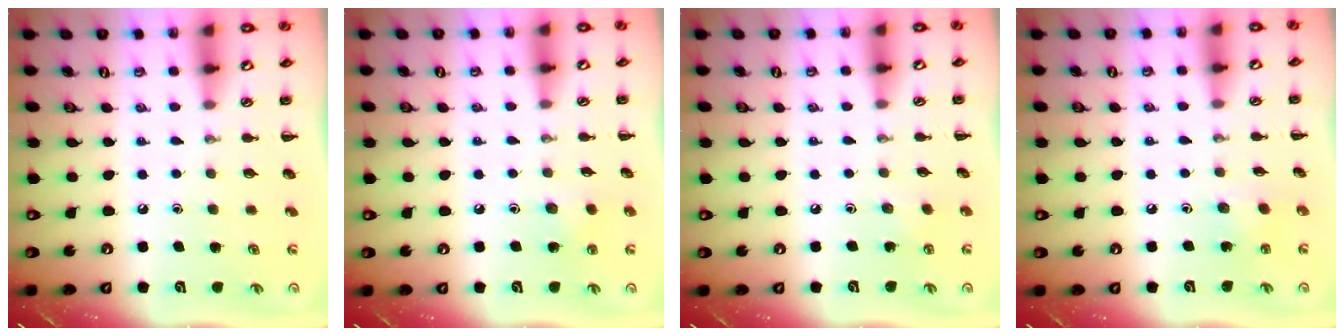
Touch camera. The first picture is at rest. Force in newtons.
{"total": 5.0, "press": 4.8, "slide": 1.4}
{"total": 1.9, "press": 1.8, "slide": 0.6}
{"total": 3.2, "press": 3.1, "slide": 0.9}